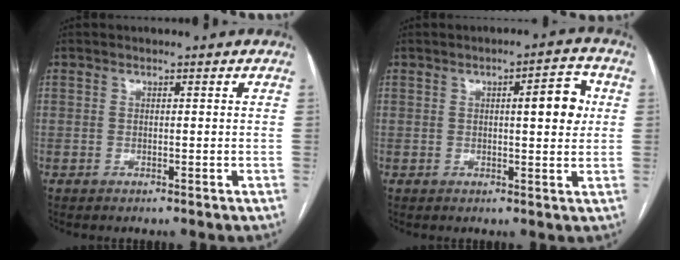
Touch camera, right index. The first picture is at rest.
{"total": 6.0, "force": [1.2, 1.4, 5.7], "torque": [-0.077, 0.012, 0.015]}